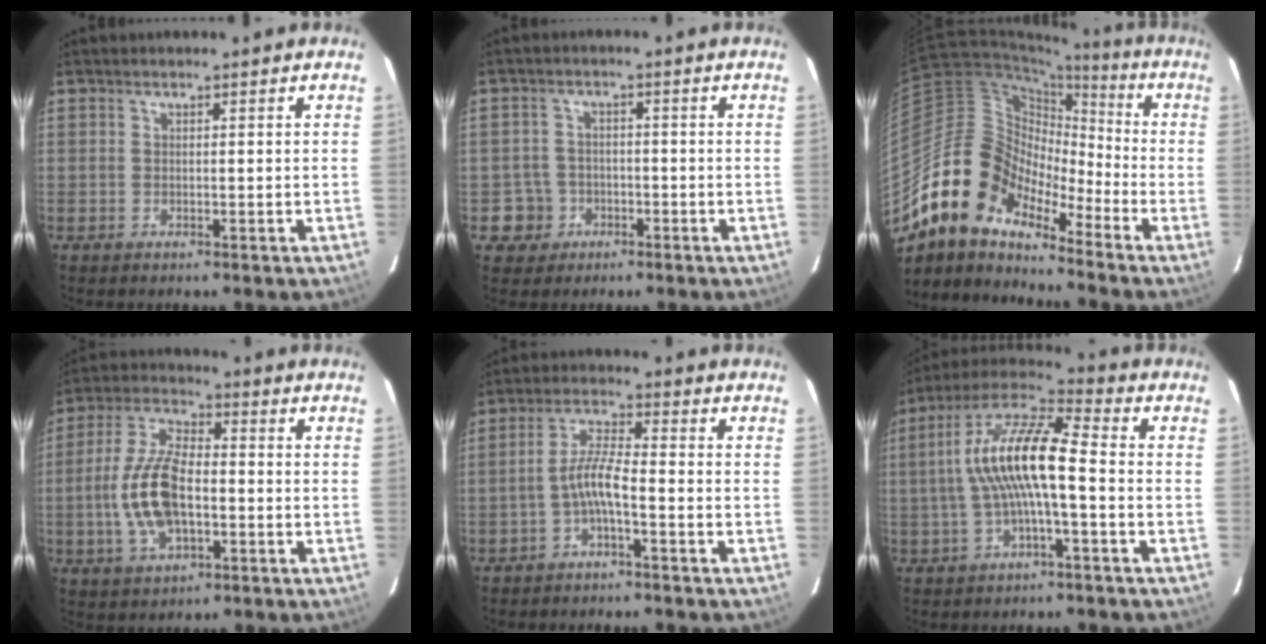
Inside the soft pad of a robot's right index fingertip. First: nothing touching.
{"total": 5.0, "force": [-1.9, 4.7, -0.1], "torque": [-0.007, 0.021, -0.029]}
{"total": 14.9, "force": [-11.2, 7.6, 6.1], "torque": [-0.111, 0.018, -0.228]}
{"total": 13.4, "force": [-2.5, 6.4, 11.5], "torque": [-0.244, 0.006, -0.045]}
{"total": 5.0, "force": [-2.3, 0.5, 4.4], "torque": [-0.097, 0.013, -0.044]}
{"total": 13.5, "force": [-0.9, 3.1, 13.1], "torque": [-0.249, 0.019, -0.023]}